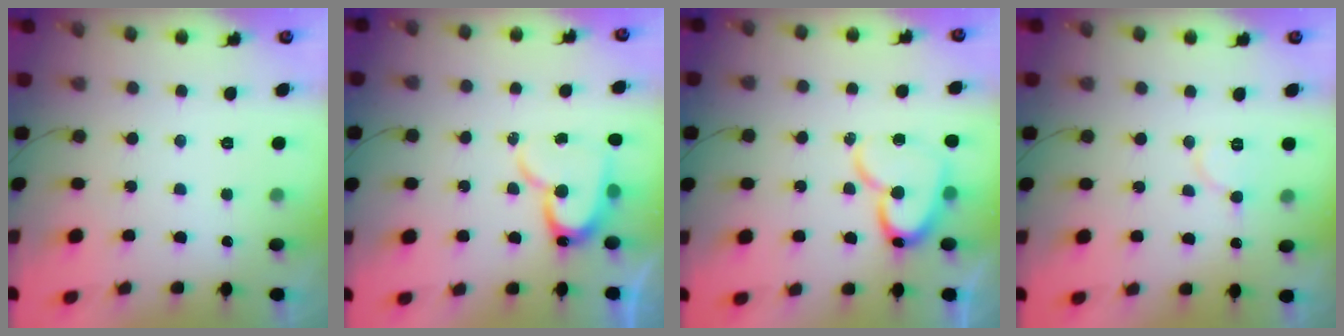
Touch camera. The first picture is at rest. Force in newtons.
{"total": 13.7, "press": 13.6, "slide": 1.2}
{"total": 14.7, "press": 14.6, "slide": 1.4}
{"total": 7.0, "press": 7.0, "slide": 0.5}